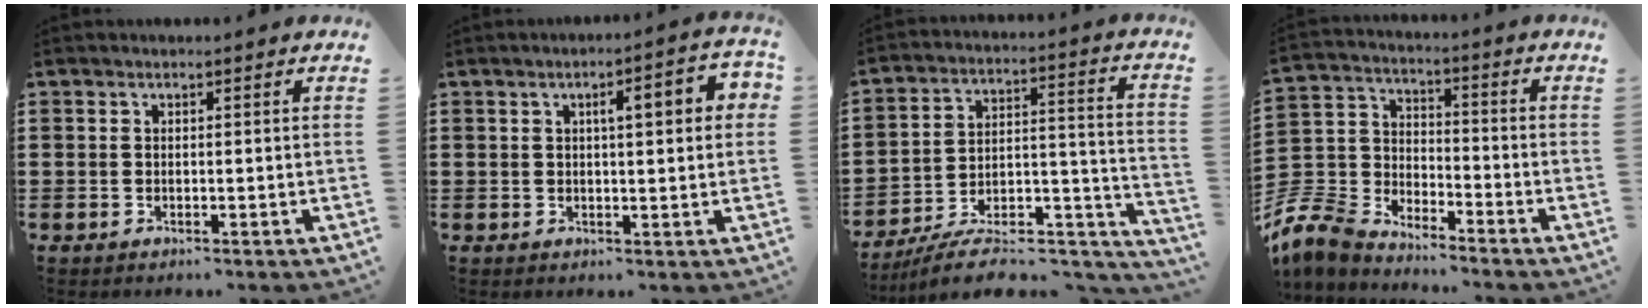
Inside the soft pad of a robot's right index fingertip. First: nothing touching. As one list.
[{"total": 4.7, "force": [1.1, 1.1, 4.5], "torque": [-0.062, -0.001, 0.009]}, {"total": 9.4, "force": [-8.0, 2.5, 4.1], "torque": [-0.053, 0.021, -0.150]}, {"total": 7.4, "force": [-6.8, 2.7, 1.4], "torque": [-0.068, 0.000, -0.146]}]